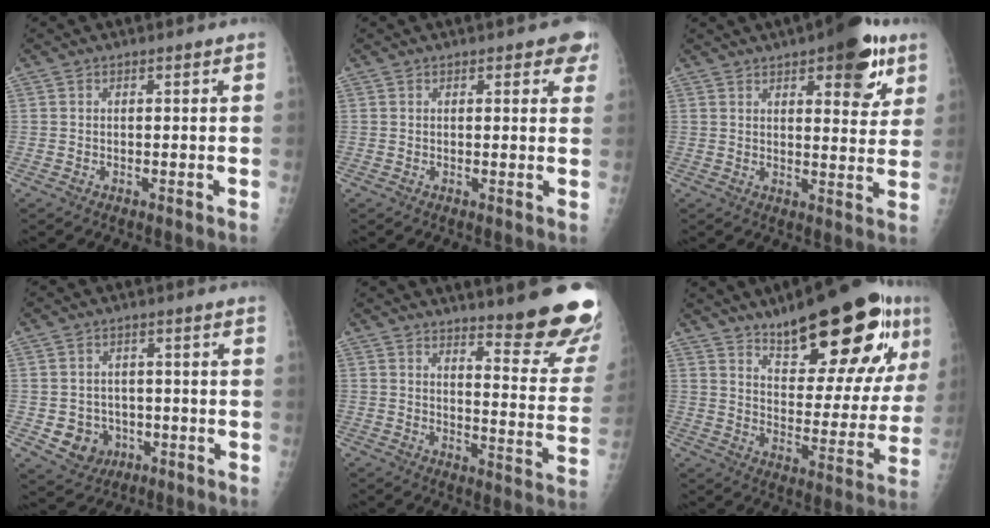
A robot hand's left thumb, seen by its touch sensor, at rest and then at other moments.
{"total": 3.9, "force": [2.2, 1.5, 2.9], "torque": [-0.013, -0.005, 0.018]}
{"total": 12.7, "force": [6.8, 4.7, 9.6], "torque": [-0.091, -0.026, 0.086]}
{"total": 6.4, "force": [-1.7, 5.8, 2.2], "torque": [-0.010, 0.013, -0.015]}
{"total": 16.5, "force": [12.9, 2.3, 10.0], "torque": [-0.097, -0.116, 0.163]}
{"total": 25.4, "force": [14.2, 8.1, 19.4], "torque": [-0.241, -0.044, 0.213]}